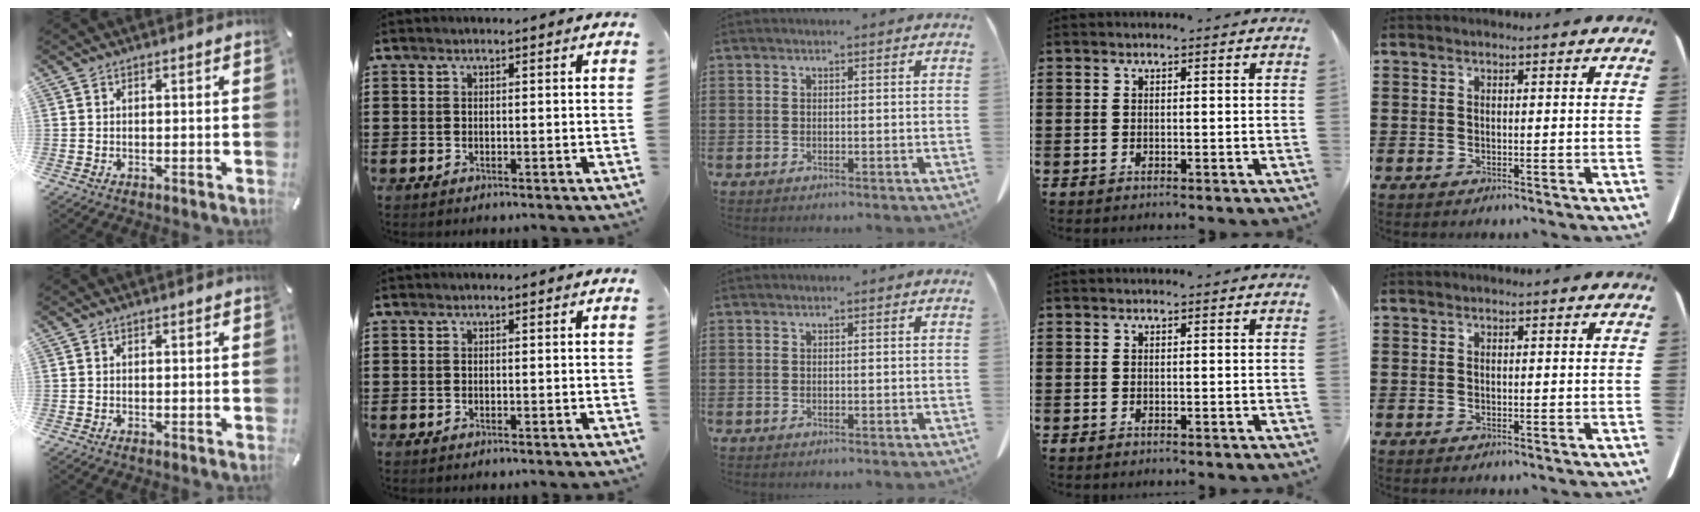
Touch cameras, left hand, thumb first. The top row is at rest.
{}